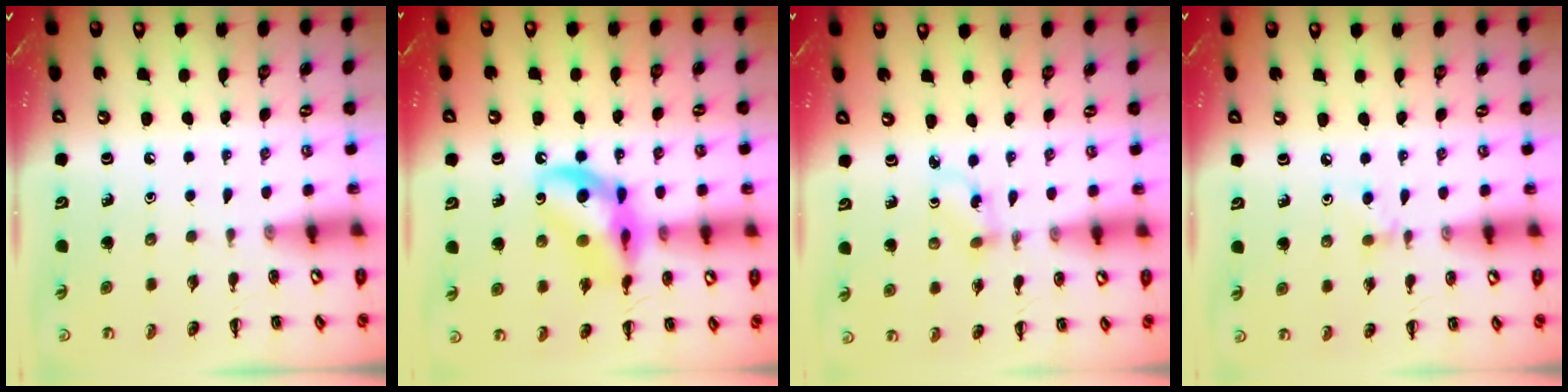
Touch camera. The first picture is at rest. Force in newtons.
{"total": 14.1, "press": 13.7, "slide": 3.2}
{"total": 2.1, "press": 1.9, "slide": 1.0}
{"total": 5.1, "press": 4.8, "slide": 1.7}